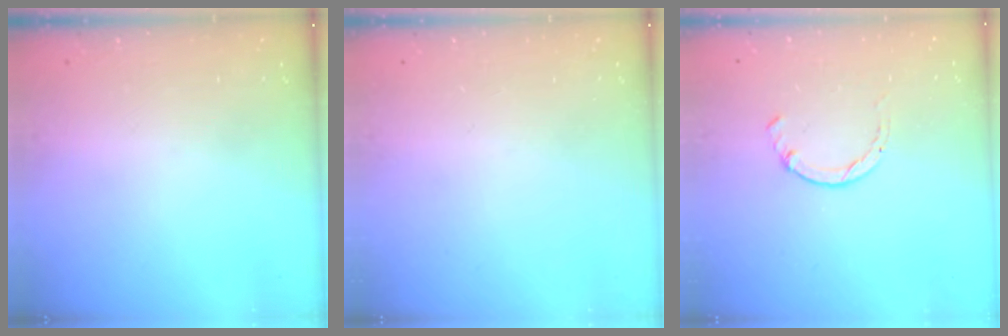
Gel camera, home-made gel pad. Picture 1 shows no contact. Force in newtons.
{"total": 0.0}
{"total": 1.7, "press": 1.7, "slide": 0.3}